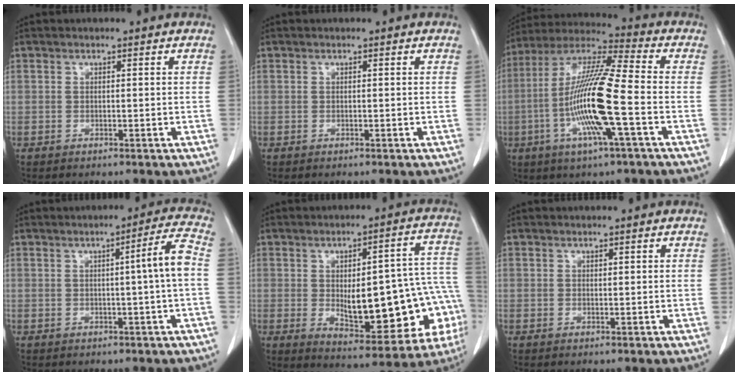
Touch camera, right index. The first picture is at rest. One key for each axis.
{"total": 0.0}
{"total": 16.1, "fx": -3.8, "fy": 0.5, "fz": 15.6, "tx": -0.313, "ty": -0.005, "tz": -0.080}
{"total": 5.1, "fx": -0.3, "fy": -1.0, "fz": 5.0, "tx": -0.072, "ty": 0.006, "tz": -0.004}
{"total": 21.3, "fx": -3.0, "fy": 7.0, "fz": 19.9, "tx": -0.195, "ty": 0.036, "tz": -0.012}
{"total": 0.0}